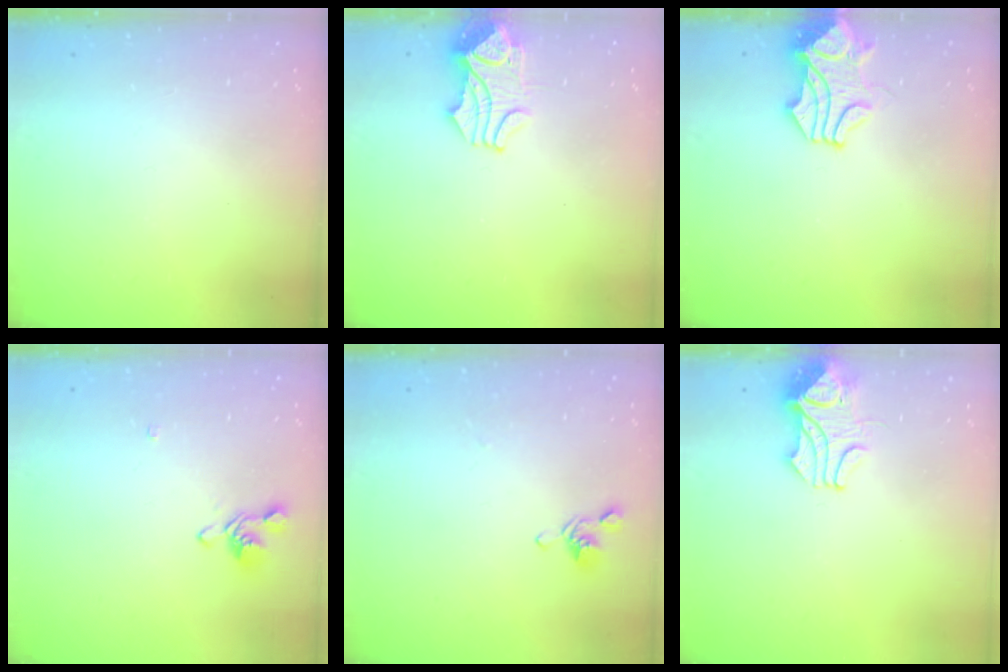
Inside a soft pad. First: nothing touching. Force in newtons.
{"total": 1.6, "press": 1.1, "slide": 1.1}
{"total": 2.4, "press": 2.3, "slide": 0.6}
{"total": 2.0, "press": 1.9, "slide": 0.8}
{"total": 2.7, "press": 2.6, "slide": 0.6}
{"total": 2.1, "press": 1.9, "slide": 0.9}